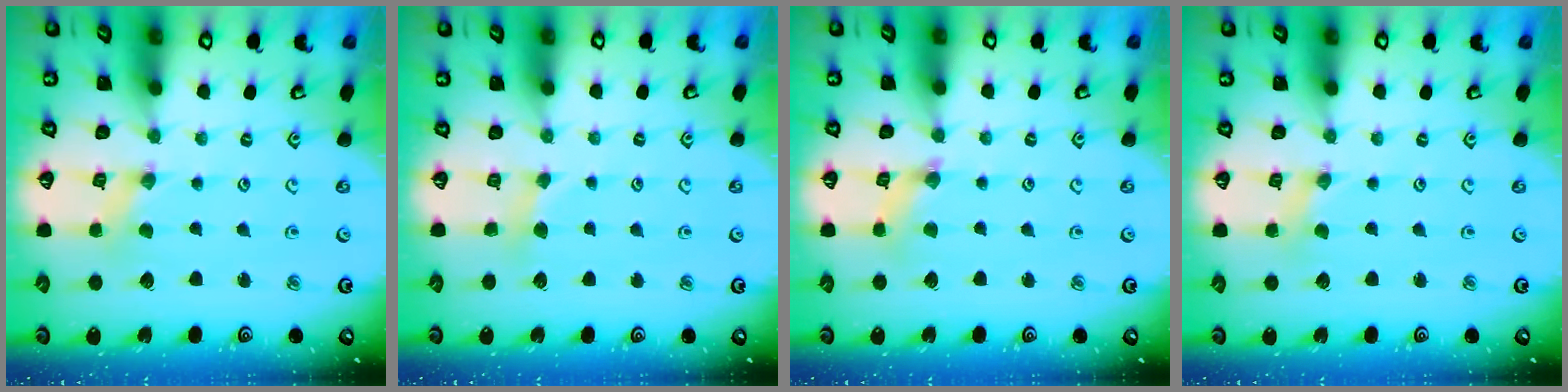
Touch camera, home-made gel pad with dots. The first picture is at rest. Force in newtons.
{"total": 2.3, "press": 2.3, "slide": 0.4}
{"total": 1.7, "press": 1.7, "slide": 0.3}
{"total": 0.8, "press": 0.8, "slide": 0.1}